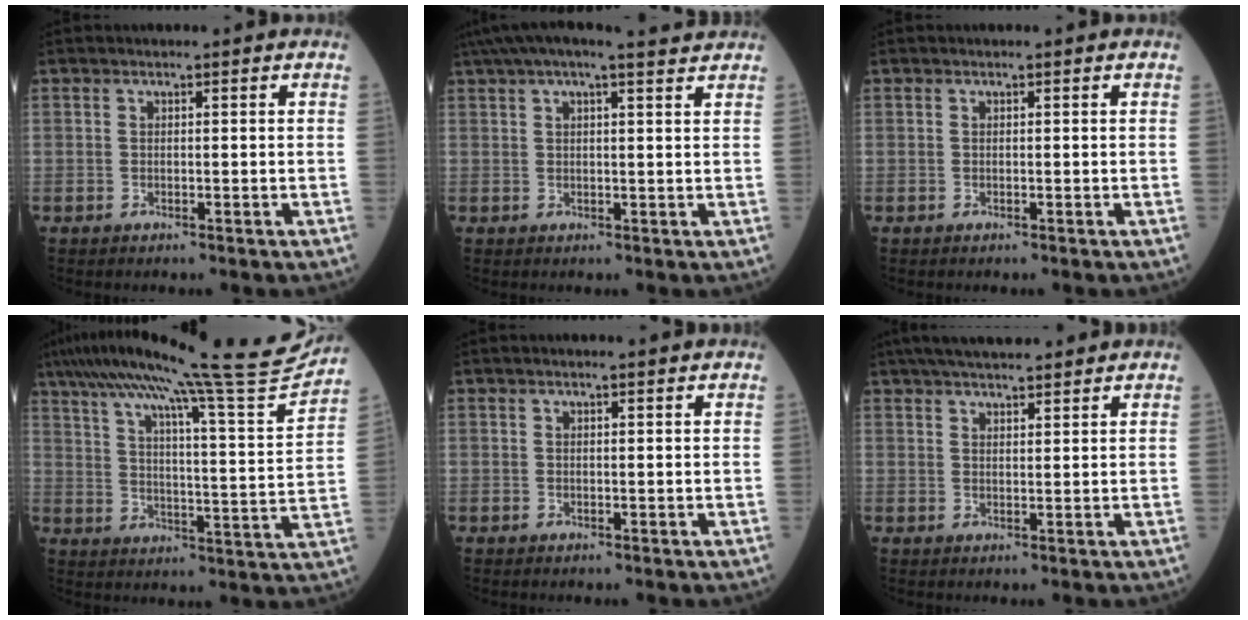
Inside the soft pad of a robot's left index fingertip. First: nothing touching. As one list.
[{"total": 10.1, "force": [8.5, 1.1, 5.3], "torque": [-0.096, 0.042, 0.114]}, {"total": 0.0}, {"total": 24.3, "force": [21.6, -1.7, 10.9], "torque": [-0.182, -0.048, 0.293]}, {"total": 1.4, "force": [1.2, -0.2, 0.6], "torque": [-0.010, 0.004, 0.018]}, {"total": 9.9, "force": [8.5, 1.6, 4.7], "torque": [-0.073, 0.032, 0.127]}]